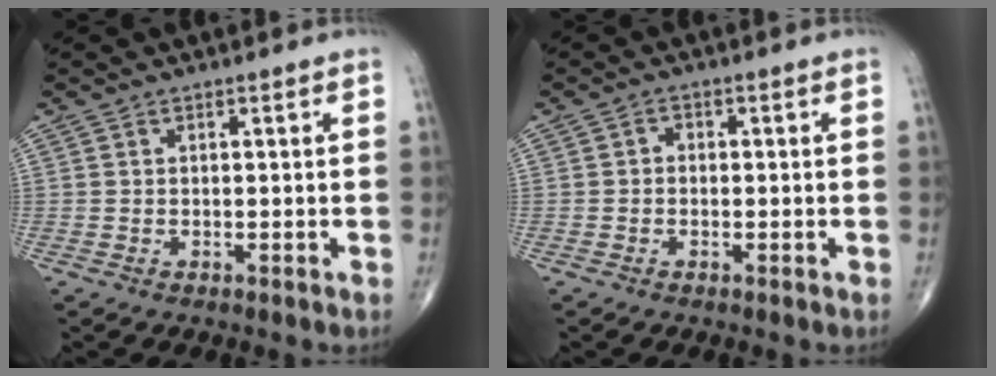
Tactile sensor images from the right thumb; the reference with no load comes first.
{"total": 1.3, "force": [-0.3, 1.1, 0.7], "torque": [0.001, 0.005, -0.011]}